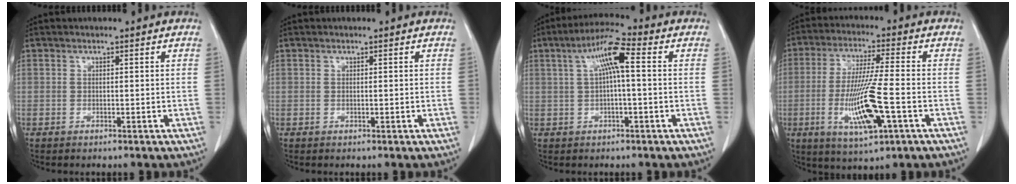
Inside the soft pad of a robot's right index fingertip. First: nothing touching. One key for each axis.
{"total": 0.0}
{"total": 7.0, "fx": 1.3, "fy": 0.7, "fz": 6.9, "tx": -0.127, "ty": 0.024, "tz": 0.022}
{"total": 12.3, "fx": -3.6, "fy": 0.8, "fz": 11.8, "tx": -0.232, "ty": -0.018, "tz": -0.064}